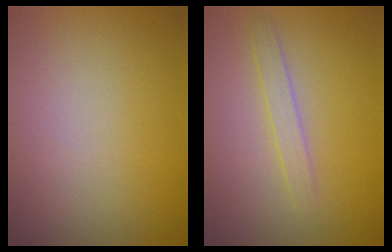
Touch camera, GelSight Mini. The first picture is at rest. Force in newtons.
{"total": 1.6, "press": 1.6, "slide": 0.1}